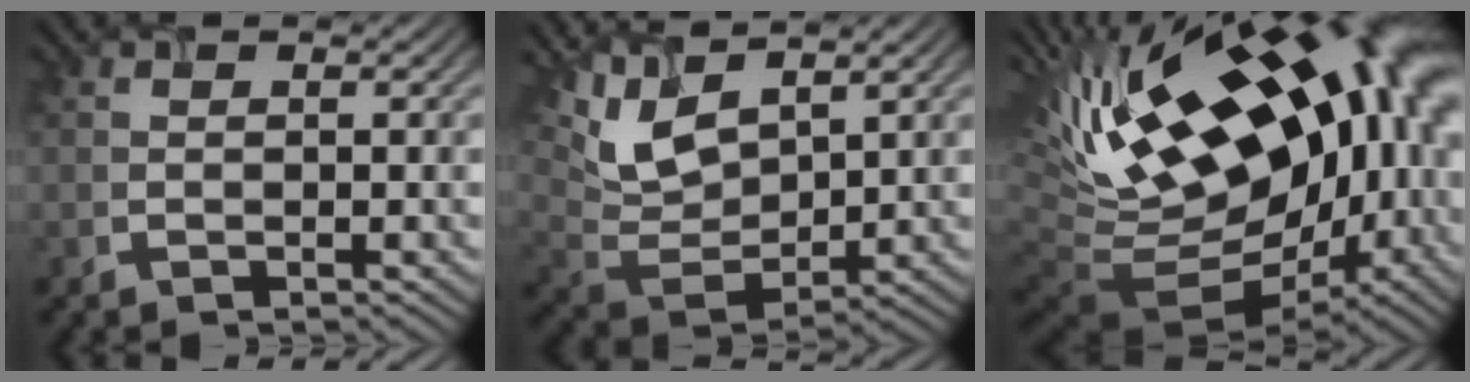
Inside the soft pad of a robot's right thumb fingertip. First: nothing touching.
{"total": 8.8, "force": [4.9, 3.9, 6.1], "torque": [-0.149, -0.003, 0.104]}
{"total": 21.8, "force": [2.5, 11.2, 18.5], "torque": [-0.329, -0.040, 0.046]}